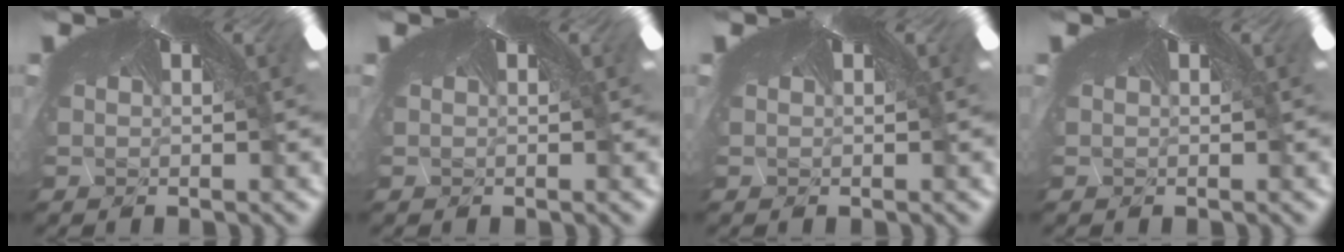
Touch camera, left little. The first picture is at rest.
{"total": 0.0}
{"total": 0.0}
{"total": 0.0}